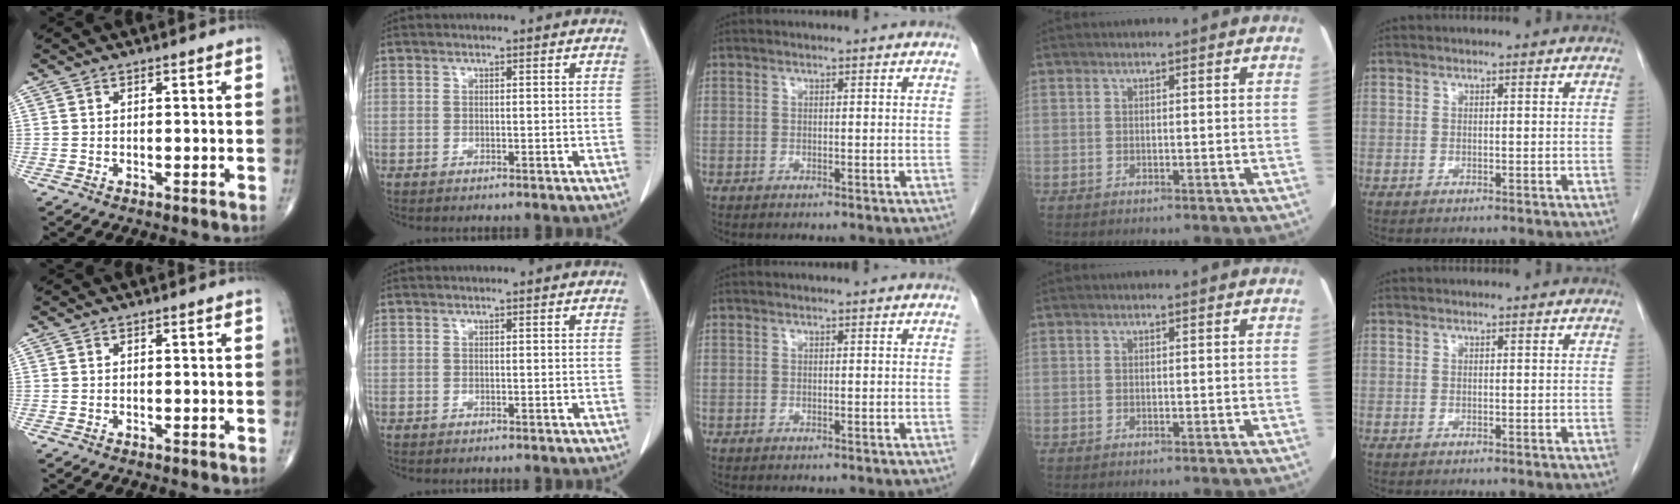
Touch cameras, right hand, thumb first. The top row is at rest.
{}